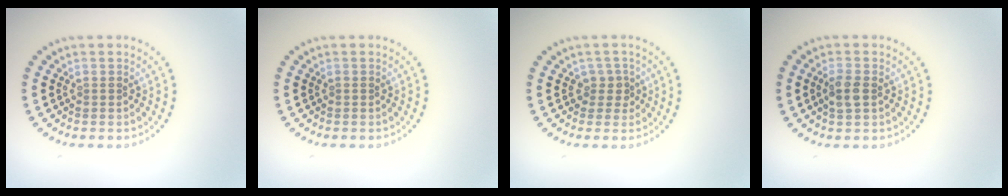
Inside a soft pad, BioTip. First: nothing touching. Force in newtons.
{"total": 0.0}
{"total": 1.7, "press": 1.3, "slide": 1.1}
{"total": 1.9, "press": 1.9, "slide": 0.3}